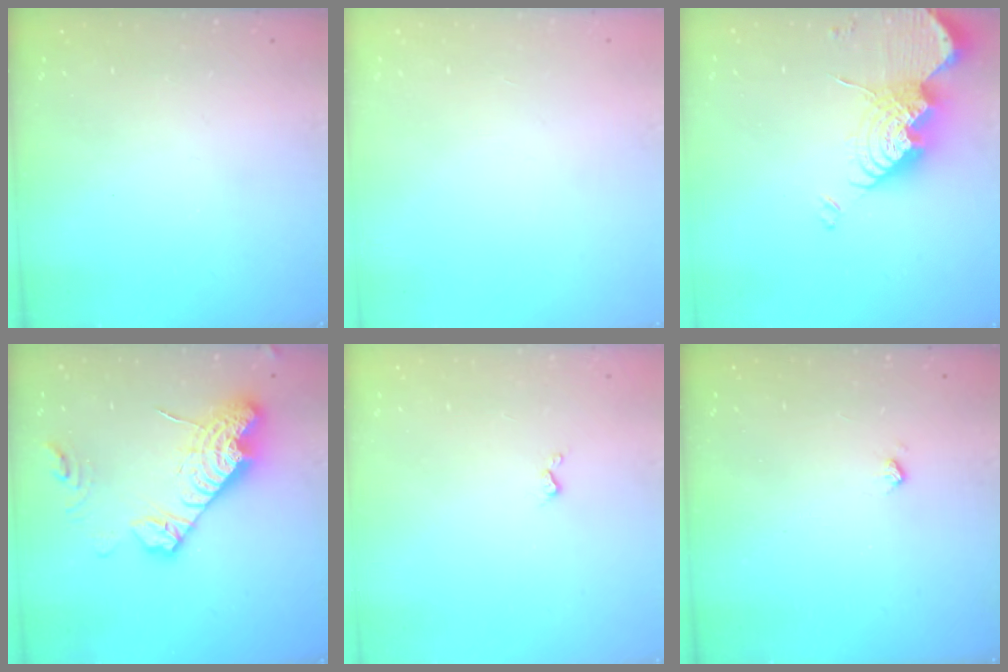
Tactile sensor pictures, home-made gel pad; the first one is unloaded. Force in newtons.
{"total": 0.0}
{"total": 15.4, "press": 15.4, "slide": 1.1}
{"total": 18.7, "press": 18.6, "slide": 1.6}
{"total": 2.2, "press": 2.1, "slide": 0.5}
{"total": 3.4, "press": 3.3, "slide": 0.7}